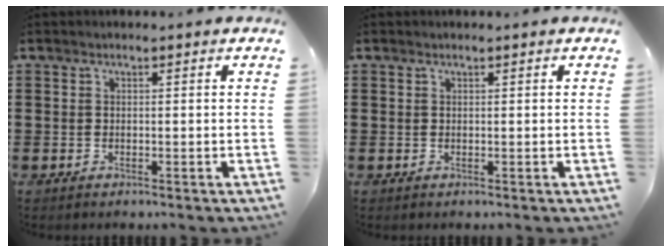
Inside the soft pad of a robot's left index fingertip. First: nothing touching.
{"total": 0.0}